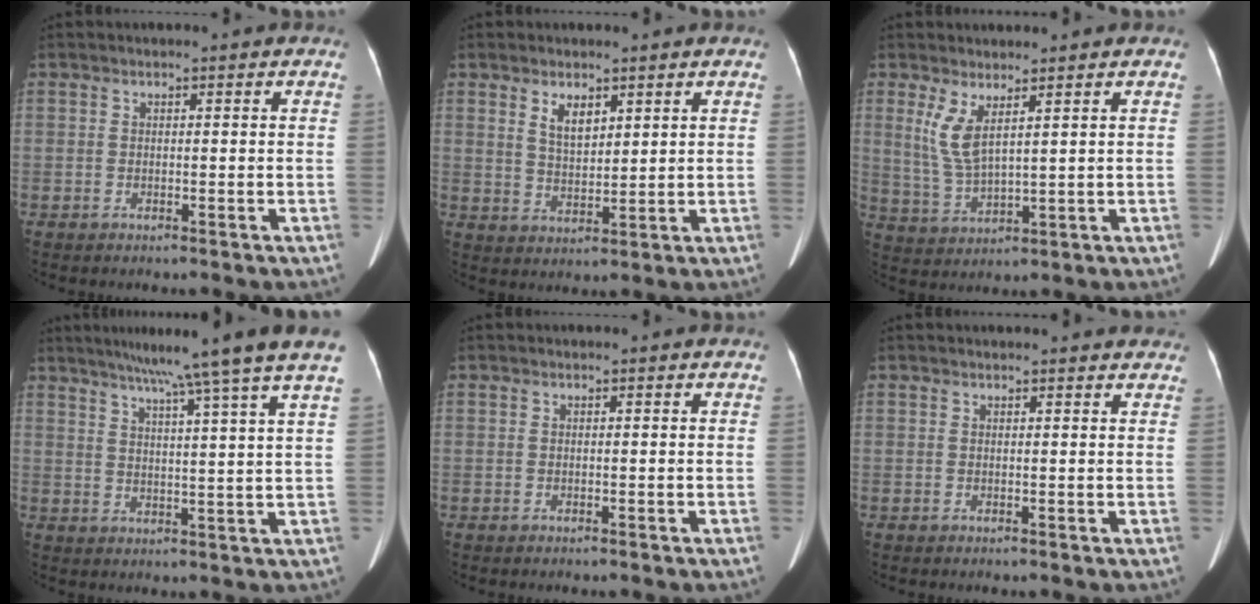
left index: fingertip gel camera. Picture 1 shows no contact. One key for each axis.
{"total": 3.9, "fx": 2.1, "fy": 1.9, "fz": 2.7, "tx": -0.057, "ty": 0.000, "tz": 0.046}
{"total": 5.1, "fx": 2.3, "fy": 1.0, "fz": 4.4, "tx": -0.108, "ty": -0.012, "tz": 0.061}
{"total": 13.3, "fx": 10.6, "fy": -2.6, "fz": 7.6, "tx": -0.114, "ty": -0.013, "tz": 0.131}
{"total": 0.0}
{"total": 7.1, "fx": 6.6, "fy": 1.4, "fz": 2.1, "tx": -0.019, "ty": 0.010, "tz": 0.057}